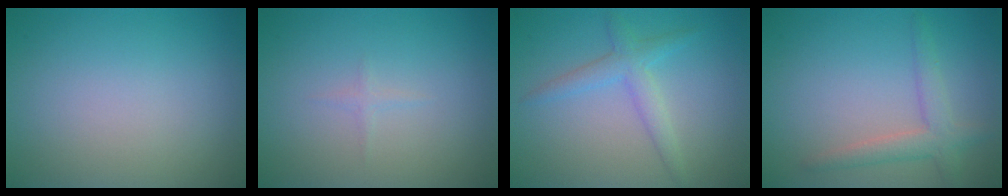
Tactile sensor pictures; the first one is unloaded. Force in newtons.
{"total": 0.6, "press": 0.6, "slide": 0.0}
{"total": 2.5, "press": 2.5, "slide": 0.1}
{"total": 2.8, "press": 2.8, "slide": 0.1}